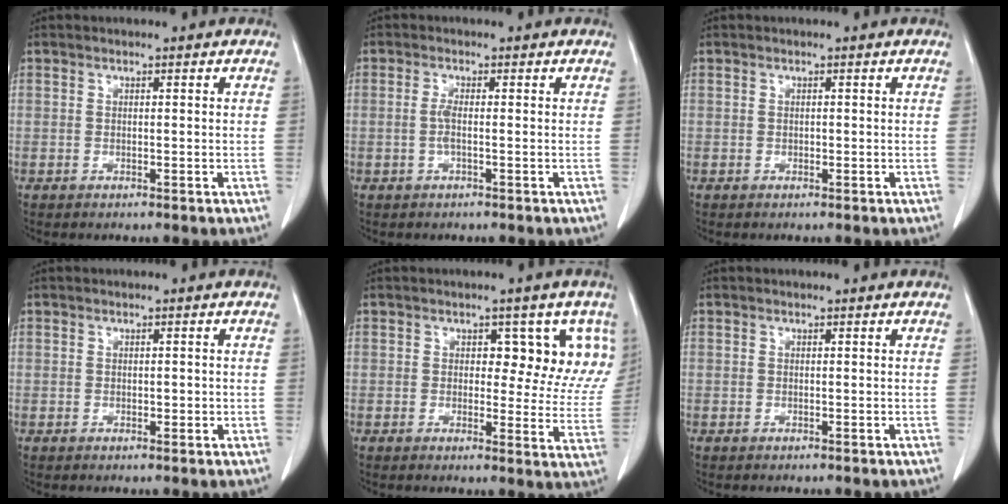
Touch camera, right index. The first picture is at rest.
{"total": 1.7, "force": [-0.3, 0.2, 1.7], "torque": [-0.037, 0.000, -0.007]}
{"total": 0.0}
{"total": 1.3, "force": [-0.1, 0.9, 0.9], "torque": [-0.011, 0.003, 0.002]}
{"total": 8.1, "force": [3.4, 4.7, 5.7], "torque": [-0.041, 0.004, 0.032]}
{"total": 0.0}